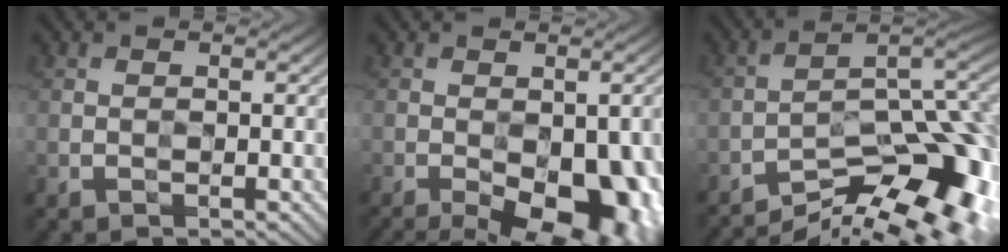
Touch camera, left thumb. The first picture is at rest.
{"total": 17.4, "force": [-7.7, 9.1, 12.7], "torque": [-0.150, -0.019, -0.076]}
{"total": 14.9, "force": [-9.6, 4.6, 10.4], "torque": [-0.152, -0.004, -0.146]}